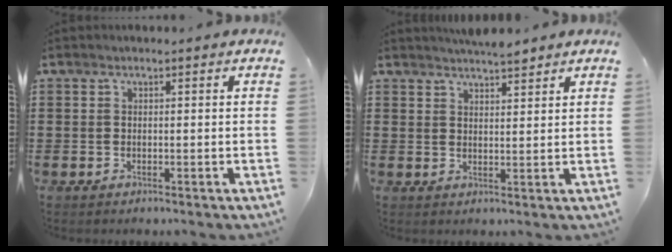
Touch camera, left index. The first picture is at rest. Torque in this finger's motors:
{"motor_torque": [0.19, -0.25, 0.05, 0.02]}